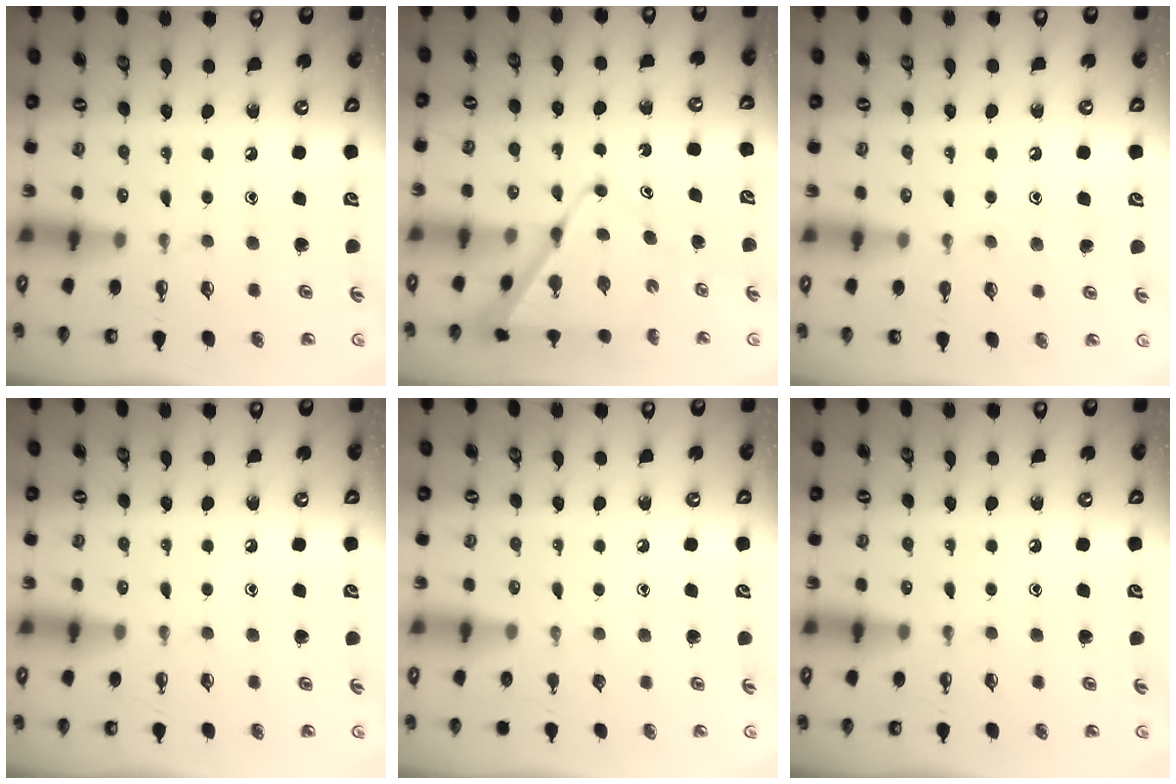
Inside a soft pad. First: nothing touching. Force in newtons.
{"total": 9.0, "press": 8.9, "slide": 0.8}
{"total": 7.4, "press": 7.3, "slide": 0.6}
{"total": 0.0}
{"total": 0.0}
{"total": 0.0}